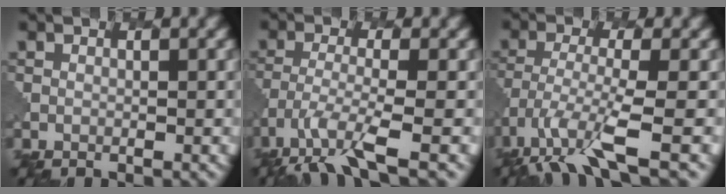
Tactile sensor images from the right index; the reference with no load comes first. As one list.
[{"total": 4.8, "force": [-3.1, 0.9, 3.6], "torque": [-0.075, -0.017, -0.065]}, {"total": 6.0, "force": [-3.6, 1.3, 4.7], "torque": [-0.096, -0.018, -0.072]}]